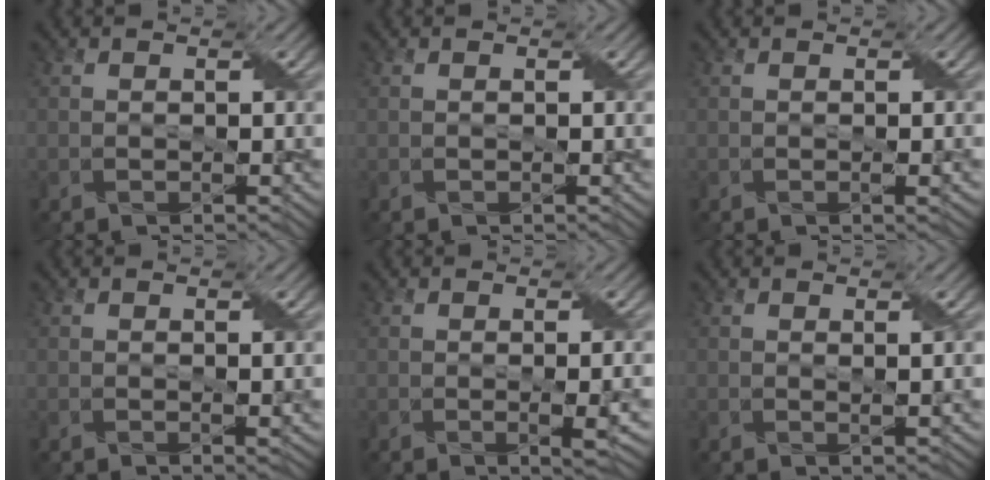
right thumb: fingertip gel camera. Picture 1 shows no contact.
{"total": 0.0}
{"total": 1.0, "force": [-0.1, 0.1, 0.9], "torque": [-0.015, 0.001, -0.001]}
{"total": 1.1, "force": [0.3, 0.2, 1.0], "torque": [-0.015, 0.000, 0.005]}
{"total": 2.4, "force": [-0.1, 0.4, 2.4], "torque": [-0.040, 0.003, -0.001]}
{"total": 1.0, "force": [0.5, 0.0, 0.8], "torque": [-0.019, 0.003, 0.007]}